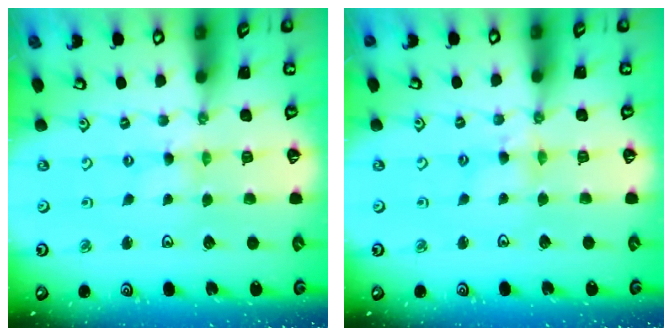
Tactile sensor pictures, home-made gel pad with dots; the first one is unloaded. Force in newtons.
{"total": 5.0, "press": 5.0, "slide": 0.4}